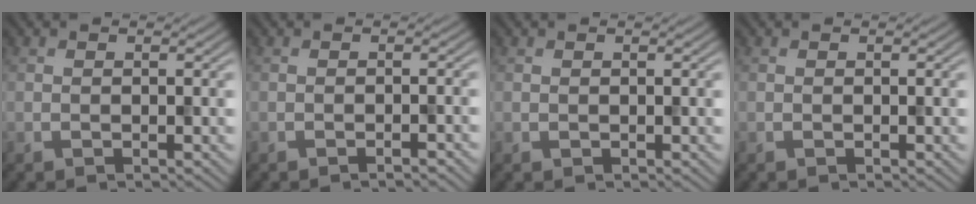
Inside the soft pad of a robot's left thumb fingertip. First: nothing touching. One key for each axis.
{"total": 1.2, "fx": -0.9, "fy": 0.1, "fz": 0.7, "tx": -0.011, "ty": 0.003, "tz": -0.017}
{"total": 0.0}
{"total": 0.0}